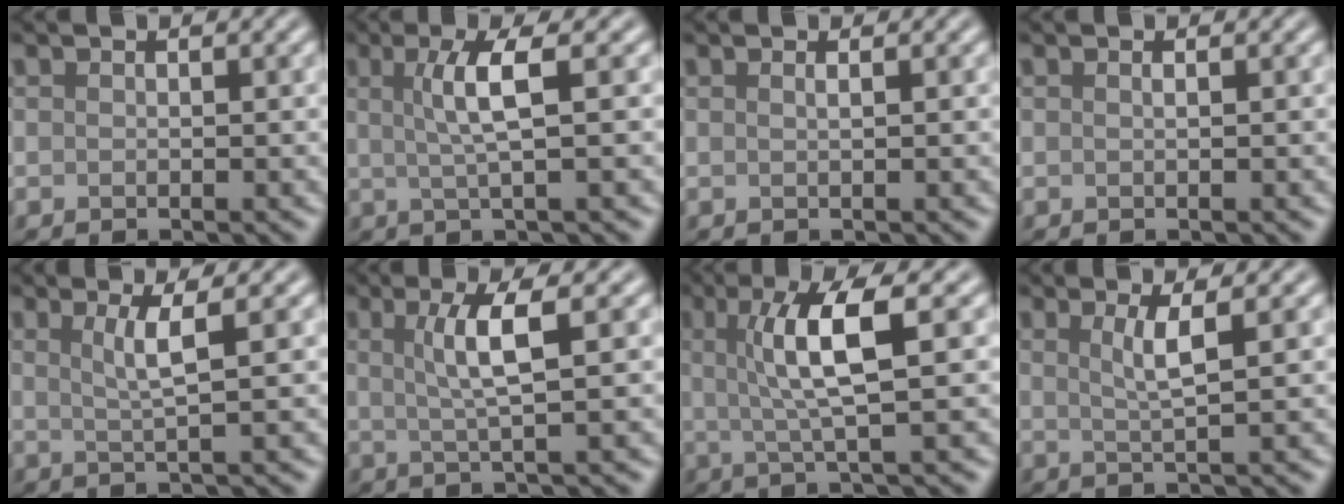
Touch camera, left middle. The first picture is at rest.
{"total": 3.9, "force": [0.7, 0.7, 3.8], "torque": [-0.068, 0.000, 0.012]}
{"total": 0.9, "force": [0.4, 0.4, 0.7], "torque": [-0.006, 0.000, -0.002]}
{"total": 0.6, "force": [0.2, 0.2, 0.5], "torque": [-0.005, 0.003, -0.001]}
{"total": 2.9, "force": [0.9, 0.5, 2.7], "torque": [-0.046, 0.000, 0.017]}
{"total": 4.0, "force": [0.9, 0.6, 3.9], "torque": [-0.068, 0.001, 0.018]}
{"total": 5.8, "force": [1.1, 1.1, 5.6], "torque": [-0.102, 0.008, 0.022]}
{"total": 2.8, "force": [0.9, 0.5, 2.6], "torque": [-0.044, -0.001, 0.015]}